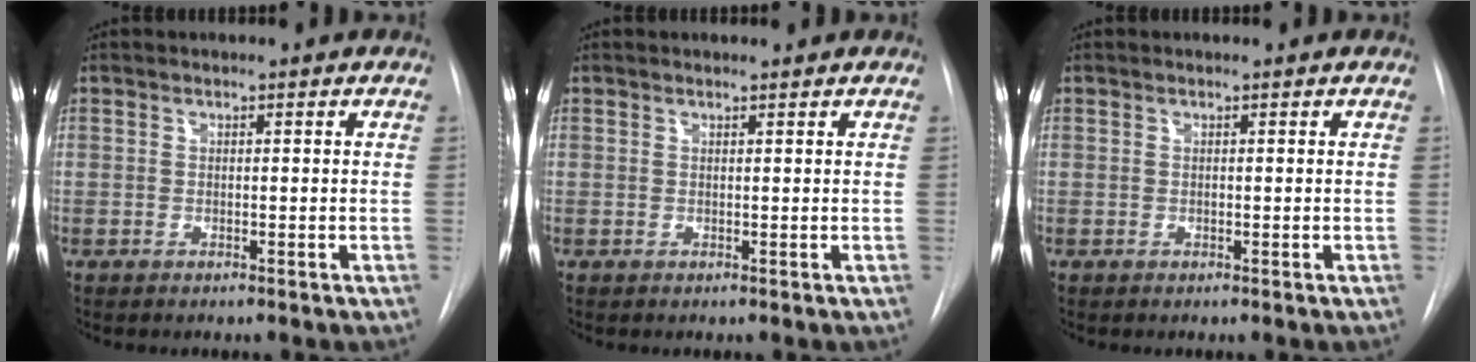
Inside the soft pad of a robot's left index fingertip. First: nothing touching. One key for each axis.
{"total": 0.6, "fx": 0.6, "fy": -0.1, "fz": 0.2, "tx": -0.006, "ty": 0.003, "tz": 0.012}
{"total": 0.0}